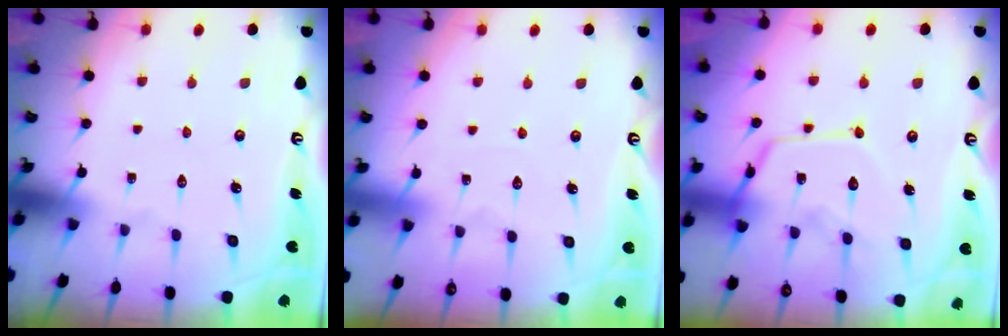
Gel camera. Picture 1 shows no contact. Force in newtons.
{"total": 2.7, "press": 2.7, "slide": 0.3}
{"total": 14.6, "press": 14.5, "slide": 1.2}